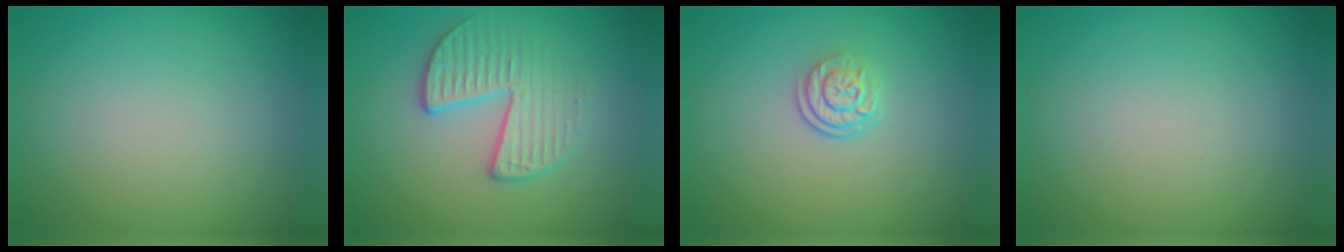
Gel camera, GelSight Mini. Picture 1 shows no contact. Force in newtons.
{"total": 3.4, "press": 2.9, "slide": 1.8}
{"total": 2.5, "press": 1.8, "slide": 1.7}
{"total": 0.0}